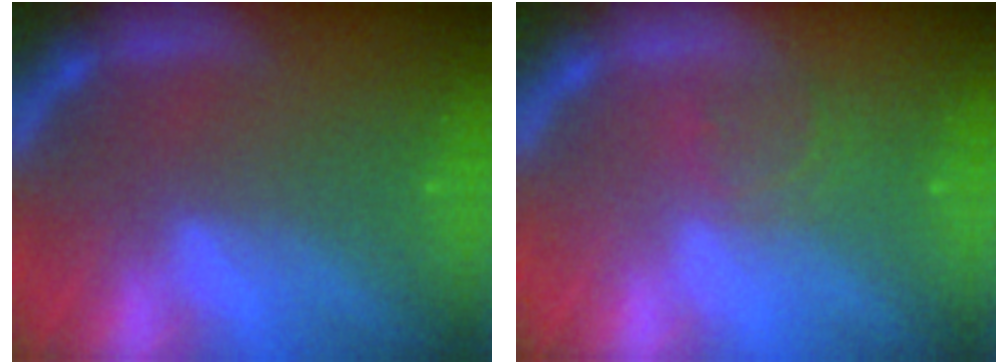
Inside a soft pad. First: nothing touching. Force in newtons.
{"total": 2.4}